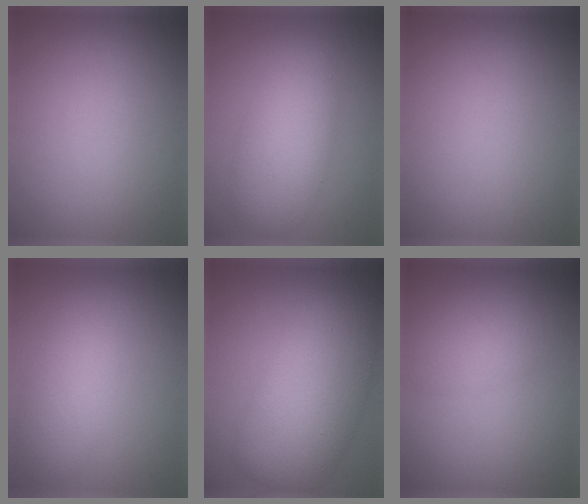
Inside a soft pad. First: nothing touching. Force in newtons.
{"total": 4.9, "press": 4.9, "slide": 0.4}
{"total": 0.0}
{"total": 3.9, "press": 3.9, "slide": 0.1}
{"total": 8.4, "press": 8.4, "slide": 0.2}
{"total": 2.0, "press": 2.0, "slide": 0.1}